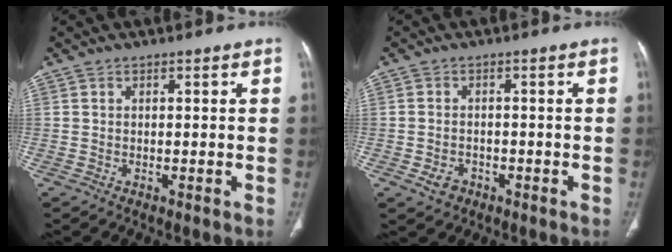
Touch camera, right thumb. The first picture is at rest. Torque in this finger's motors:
{"motor_torque": [-0.33, 0.19, -0.16, -0.01, 0.10]}